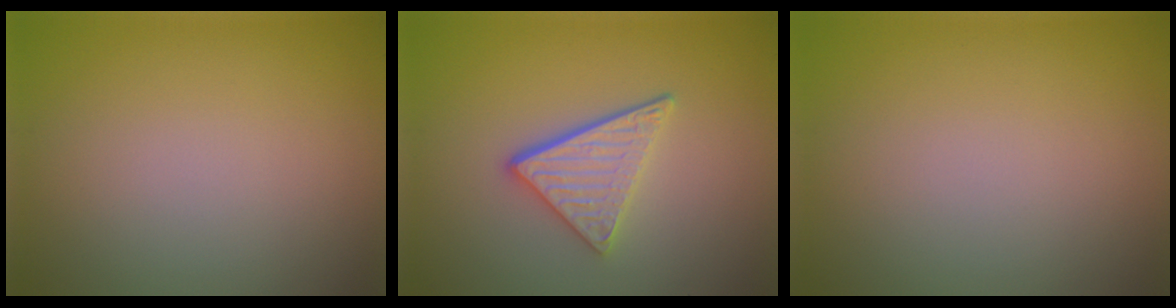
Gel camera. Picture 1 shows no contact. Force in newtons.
{"total": 3.8, "press": 3.1, "slide": 2.3}
{"total": 0.0}